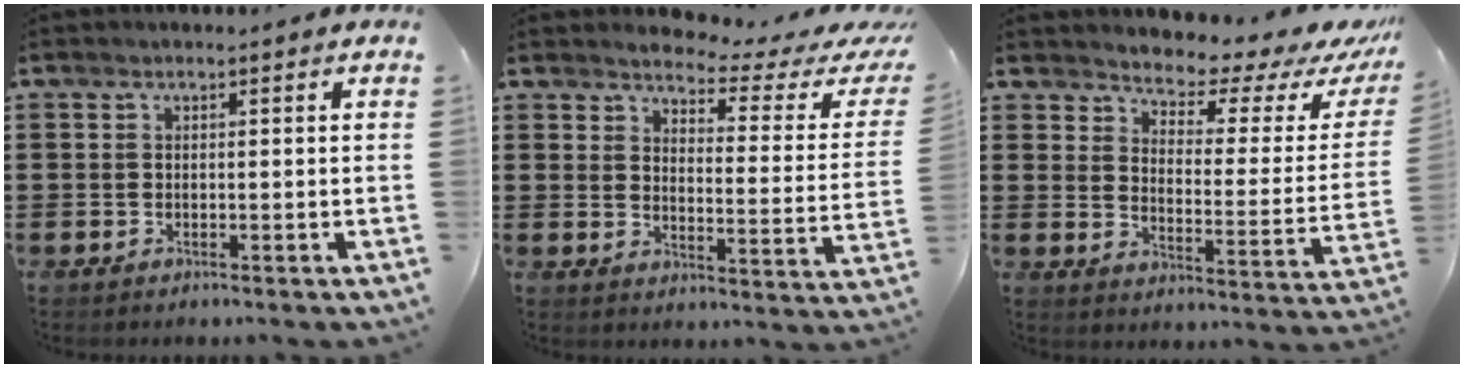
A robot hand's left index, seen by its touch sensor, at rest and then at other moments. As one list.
[{"total": 3.4, "force": [3.1, 0.3, 1.6], "torque": [-0.035, -0.031, 0.041]}, {"total": 4.0, "force": [3.8, 0.8, 0.9], "torque": [-0.027, -0.036, 0.056]}]